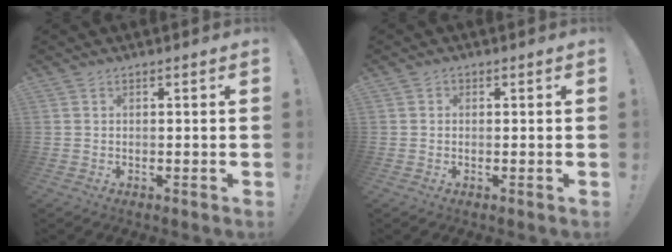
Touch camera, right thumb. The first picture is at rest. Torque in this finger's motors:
{"motor_torque": [-0.09, 0.03, 0.31, -0.19, -0.02]}